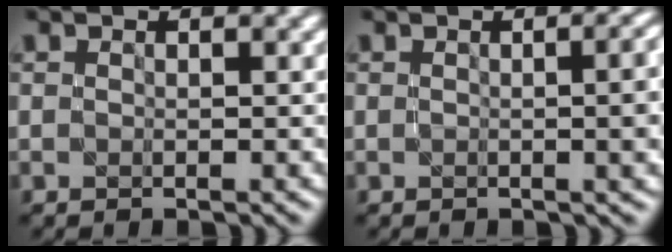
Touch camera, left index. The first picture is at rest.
{"total": 5.7, "force": [0.0, 2.5, 5.1], "torque": [-0.030, 0.006, 0.002]}